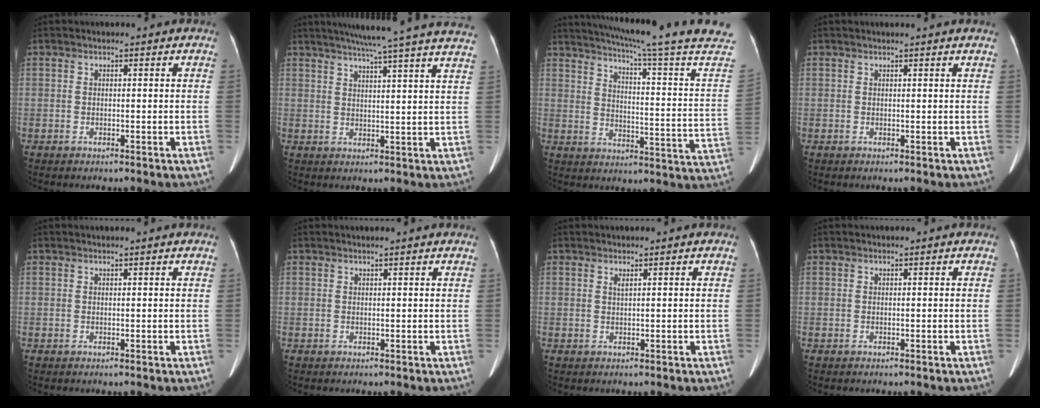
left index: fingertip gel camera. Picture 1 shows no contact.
{"total": 21.5, "force": [18.9, -1.0, 10.2], "torque": [-0.159, -0.021, 0.231]}
{"total": 23.5, "force": [20.3, -2.9, 11.4], "torque": [-0.187, -0.089, 0.251]}
{"total": 2.1, "force": [1.9, -0.4, 0.8], "torque": [-0.015, 0.007, 0.023]}
{"total": 1.0, "force": [0.9, -0.2, 0.4], "torque": [-0.012, 0.006, 0.017]}
{"total": 2.3, "force": [2.1, -0.3, 0.9], "torque": [-0.014, 0.010, 0.026]}
{"total": 0.6, "force": [0.4, -0.1, 0.5], "torque": [-0.013, -0.001, 0.011]}
{"total": 0.0}